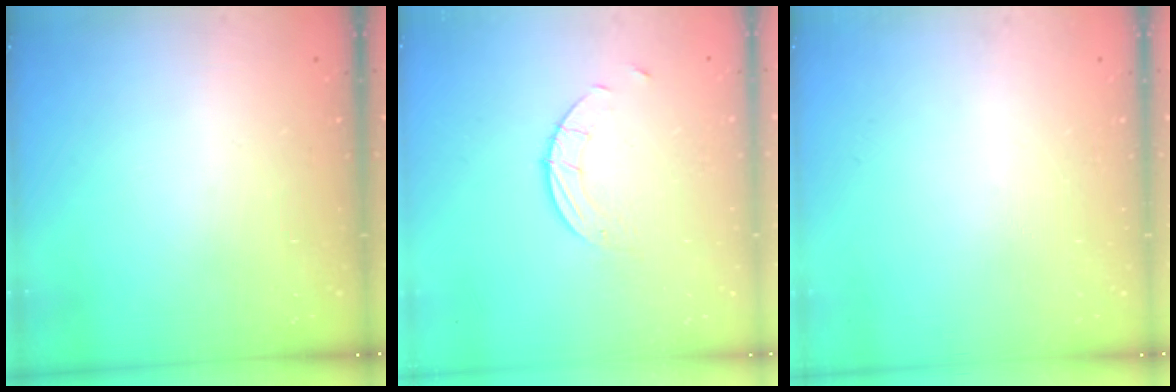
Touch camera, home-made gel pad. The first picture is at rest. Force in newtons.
{"total": 2.7, "press": 2.7, "slide": 0.3}
{"total": 0.0}